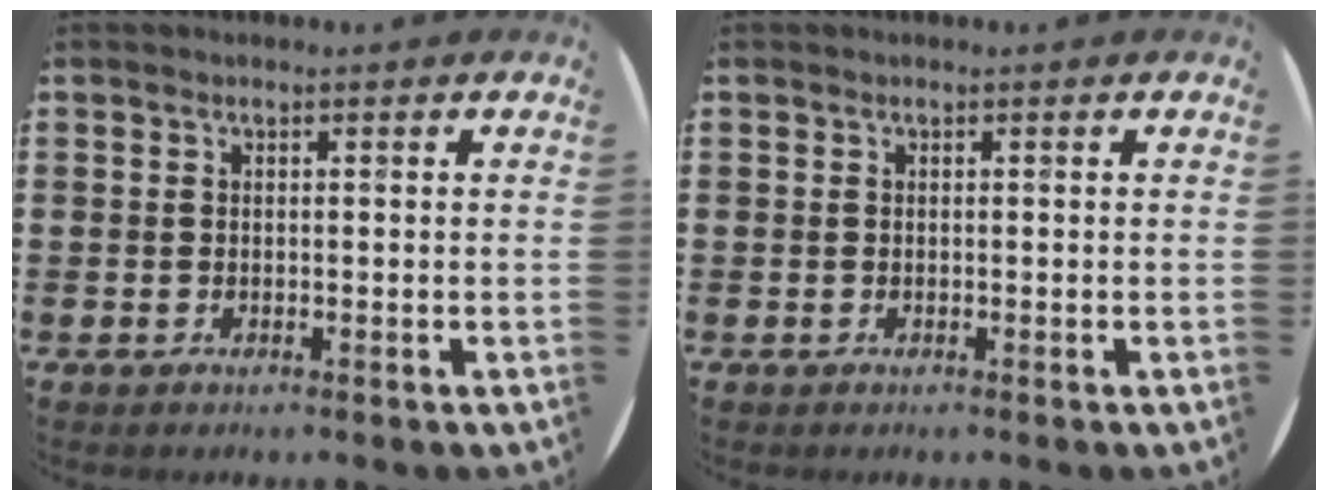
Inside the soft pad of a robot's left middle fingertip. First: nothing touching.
{"total": 0.0}